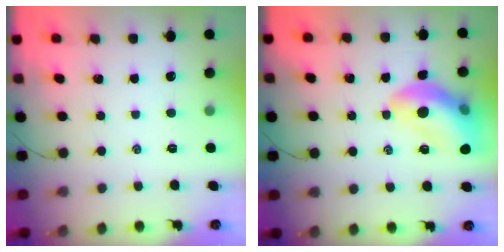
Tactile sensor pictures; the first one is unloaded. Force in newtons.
{"total": 14.0, "press": 13.7, "slide": 3.0}